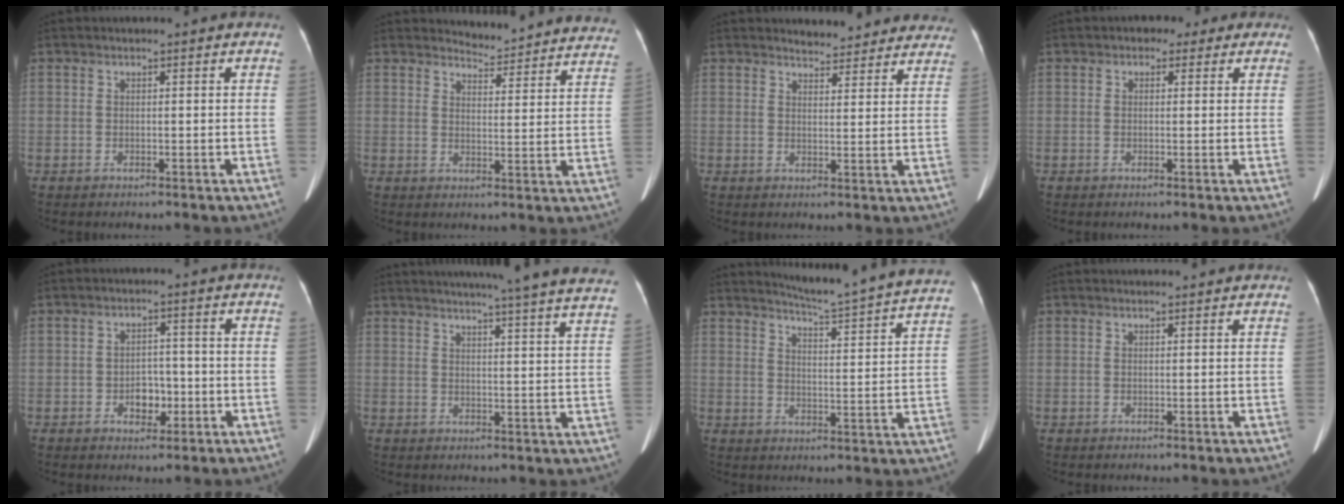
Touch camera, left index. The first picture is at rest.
{"total": 15.6, "force": [15.4, 1.9, 1.7], "torque": [0.004, -0.069, 0.154]}
{"total": 10.0, "force": [9.5, 2.7, 1.4], "torque": [0.010, -0.004, 0.096]}
{"total": 2.9, "force": [1.5, 2.2, 1.2], "torque": [-0.013, 0.019, 0.016]}
{"total": 3.9, "force": [-1.3, 2.6, 2.5], "torque": [-0.035, 0.010, -0.017]}
{"total": 25.3, "force": [22.8, -0.7, 10.9], "torque": [-0.162, -0.047, 0.267]}
{"total": 19.2, "force": [18.0, -1.2, 6.5], "torque": [-0.108, -0.074, 0.218]}
{"total": 2.3, "force": [2.2, 0.2, 0.5], "torque": [-0.009, 0.017, 0.028]}